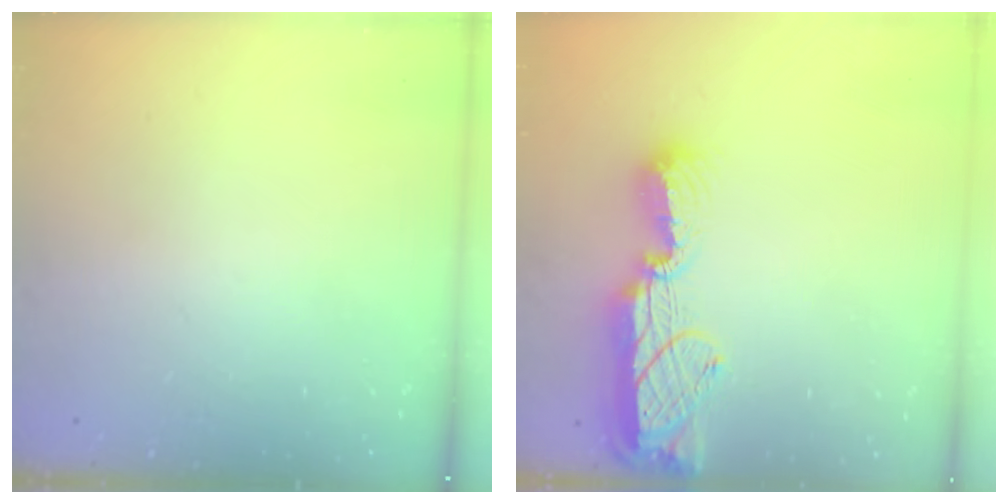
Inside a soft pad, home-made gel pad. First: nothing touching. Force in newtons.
{"total": 12.4, "press": 12.3, "slide": 1.2}